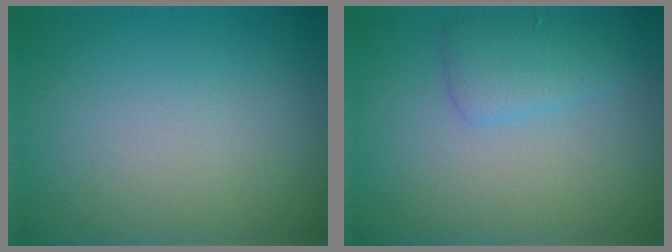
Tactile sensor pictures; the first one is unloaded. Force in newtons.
{"total": 2.1, "press": 2.1, "slide": 0.1}